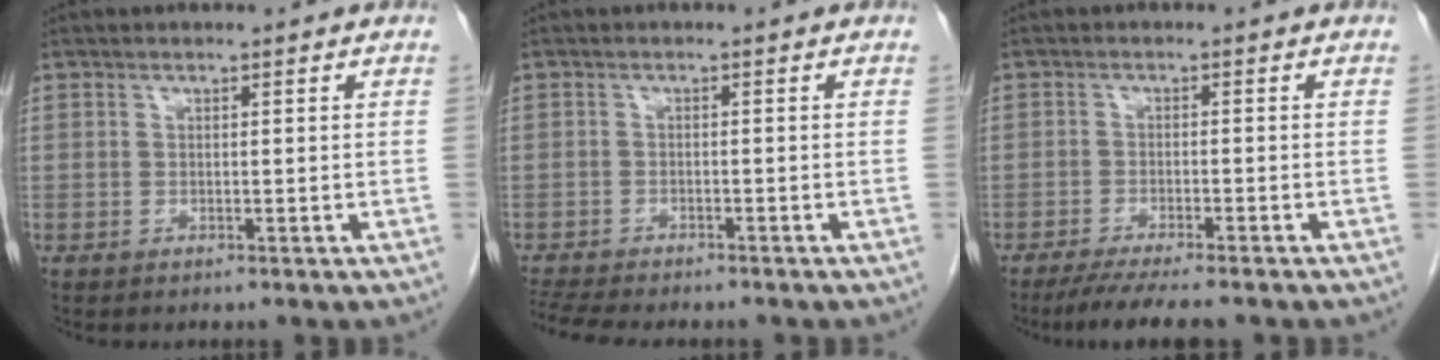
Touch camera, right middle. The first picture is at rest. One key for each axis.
{"total": 8.2, "fx": -7.3, "fy": 1.2, "fz": 3.6, "tx": -0.058, "ty": -0.007, "tz": -0.114}
{"total": 7.7, "fx": -6.4, "fy": 0.6, "fz": 4.3, "tx": -0.060, "ty": -0.015, "tz": -0.100}